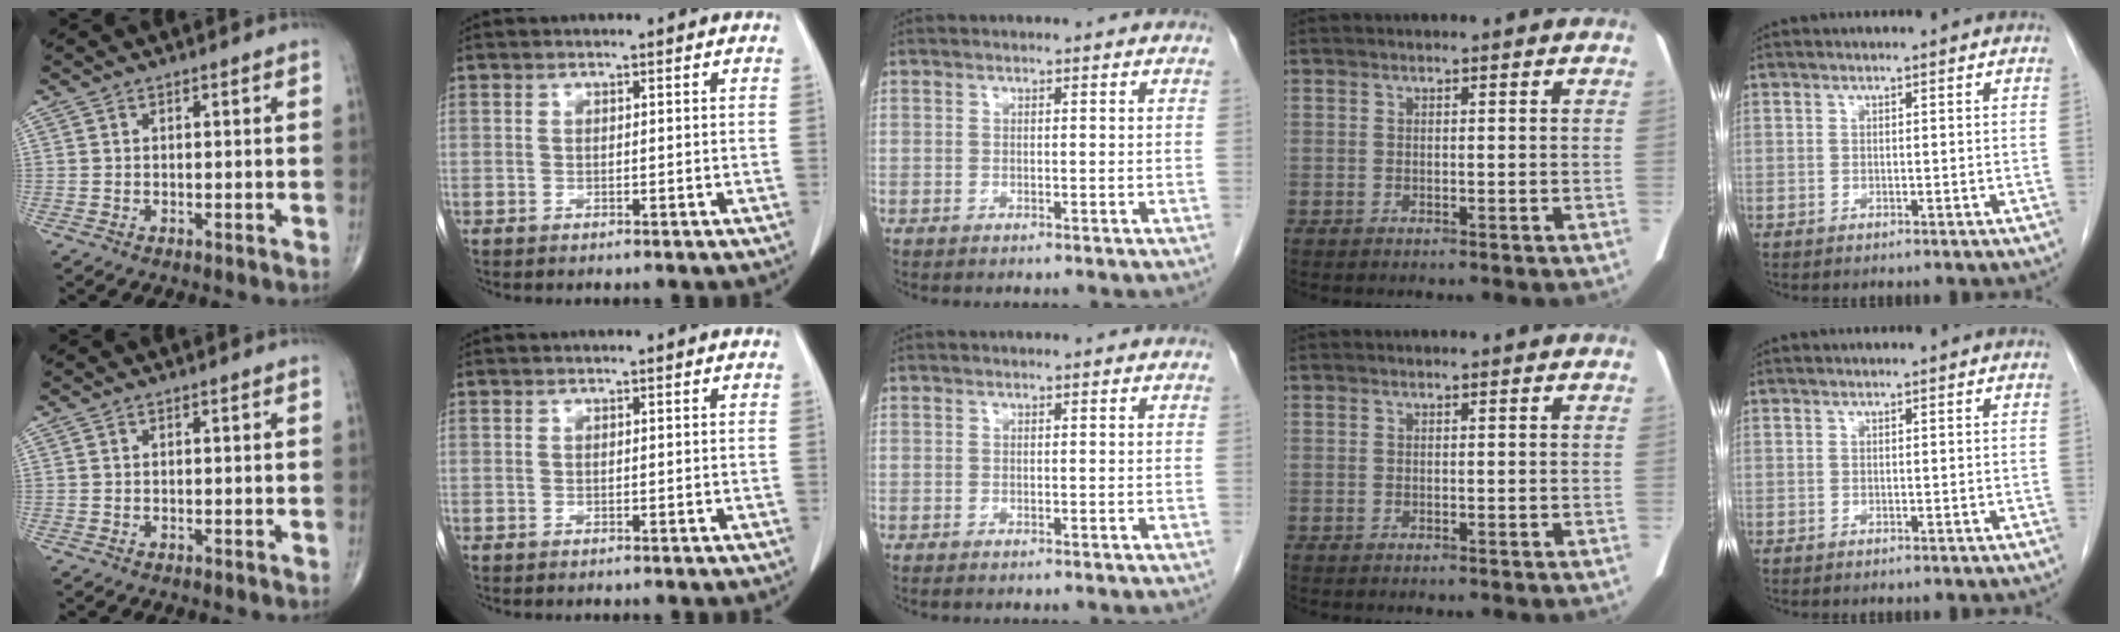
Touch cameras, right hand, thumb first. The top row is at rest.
{}